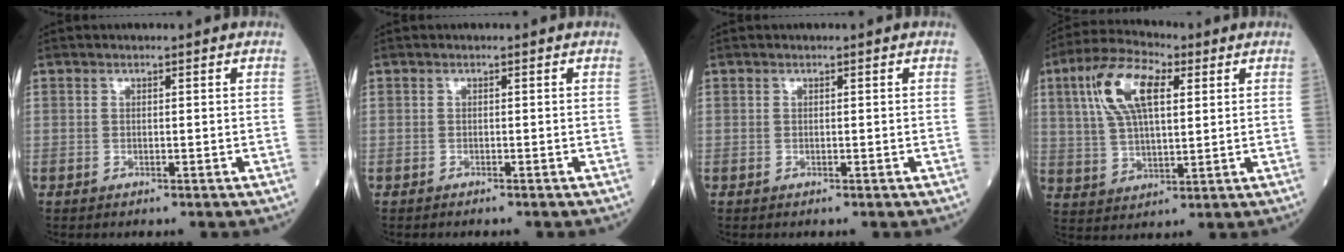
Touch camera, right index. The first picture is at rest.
{"total": 0.0}
{"total": 0.0}
{"total": 11.9, "force": [4.3, 4.6, 10.1], "torque": [-0.214, 0.026, 0.082]}